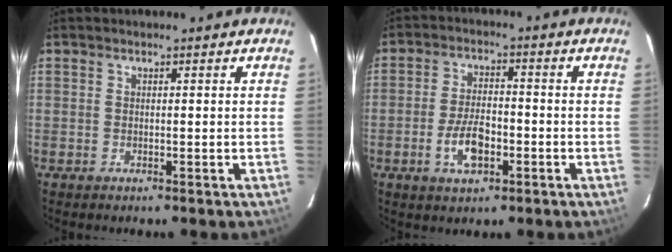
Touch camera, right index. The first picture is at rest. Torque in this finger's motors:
{"motor_torque": [1.23, -0.38, 0.57, 0.05]}